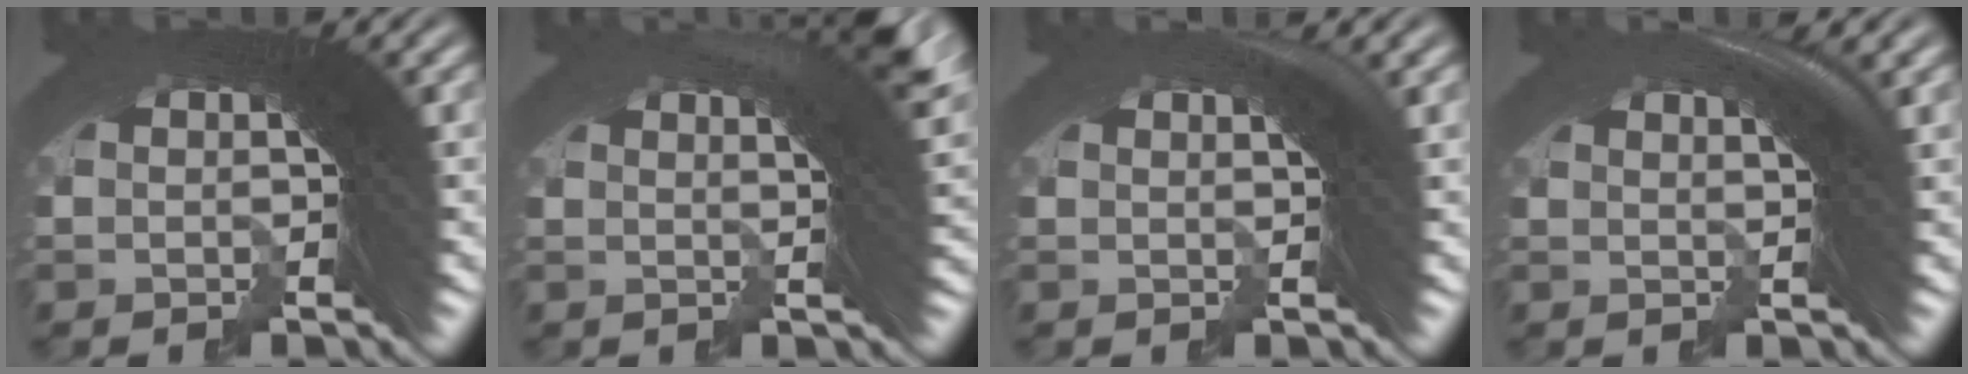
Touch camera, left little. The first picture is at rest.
{"total": 7.0, "force": [3.5, 2.0, 5.8], "torque": [-0.076, 0.018, 0.043]}
{"total": 2.1, "force": [1.3, -0.1, 1.6], "torque": [-0.026, 0.008, 0.018]}
{"total": 3.3, "force": [1.8, 0.4, 2.7], "torque": [-0.050, 0.005, 0.025]}